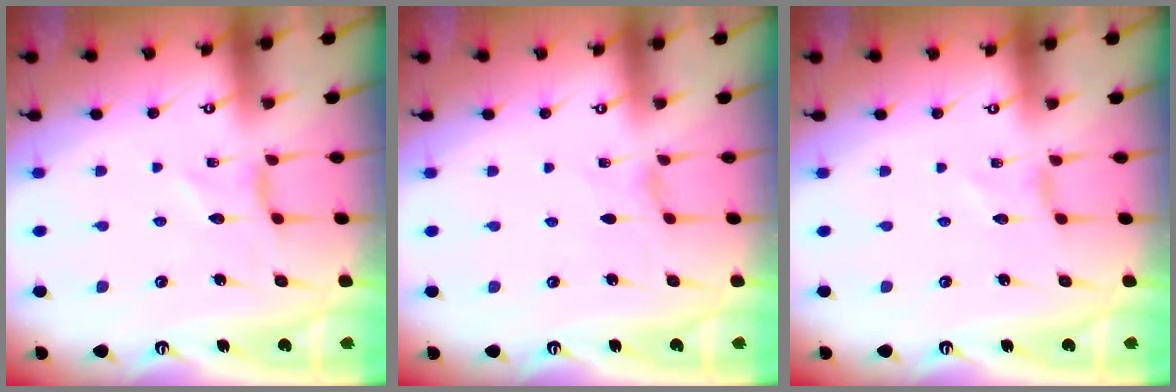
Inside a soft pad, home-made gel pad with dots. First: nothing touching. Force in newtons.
{"total": 0.0}
{"total": 0.0}